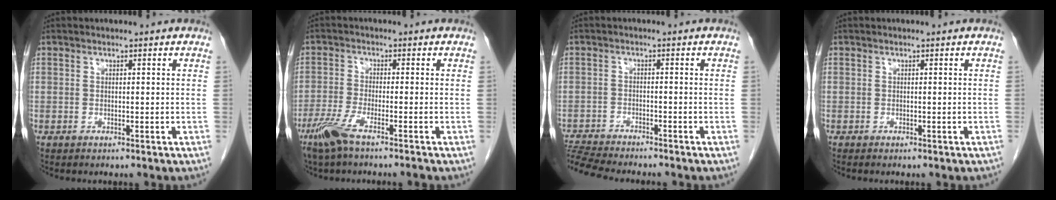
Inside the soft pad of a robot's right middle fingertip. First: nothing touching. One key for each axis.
{"total": 5.4, "fx": -3.8, "fy": 0.0, "fz": 3.8, "tx": -0.083, "ty": -0.015, "tz": -0.080}
{"total": 9.1, "fx": -8.6, "fy": 0.4, "fz": 3.0, "tx": -0.056, "ty": -0.008, "tz": -0.142}
{"total": 0.8, "fx": -0.6, "fy": 0.3, "fz": 0.4, "tx": -0.010, "ty": -0.001, "tz": -0.003}